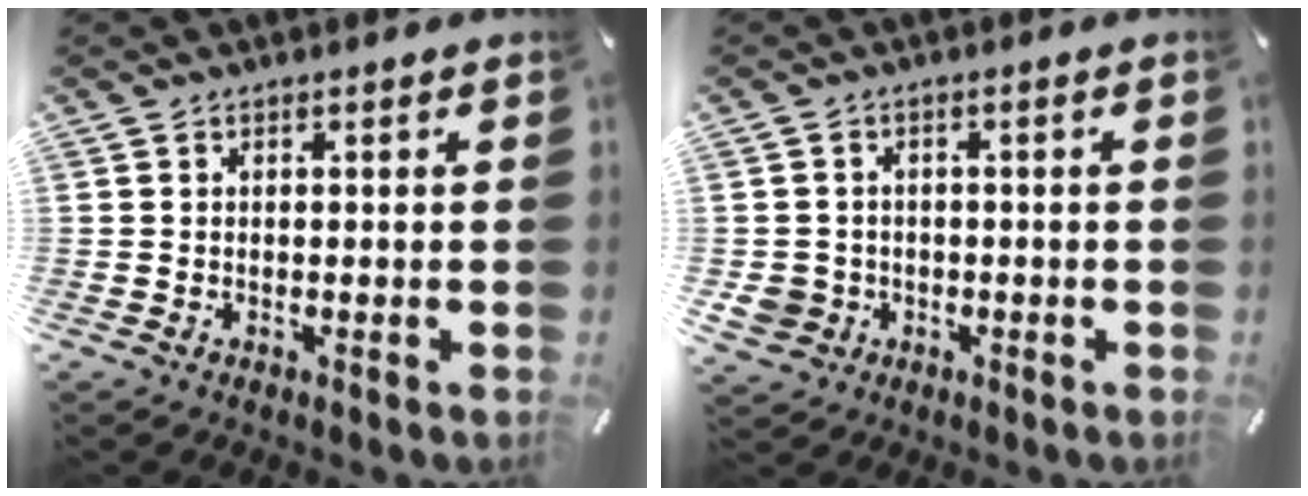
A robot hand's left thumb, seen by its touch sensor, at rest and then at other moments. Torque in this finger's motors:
{"motor_torque": [-0.08, -0.04, -0.08, 0.05, 0.00]}